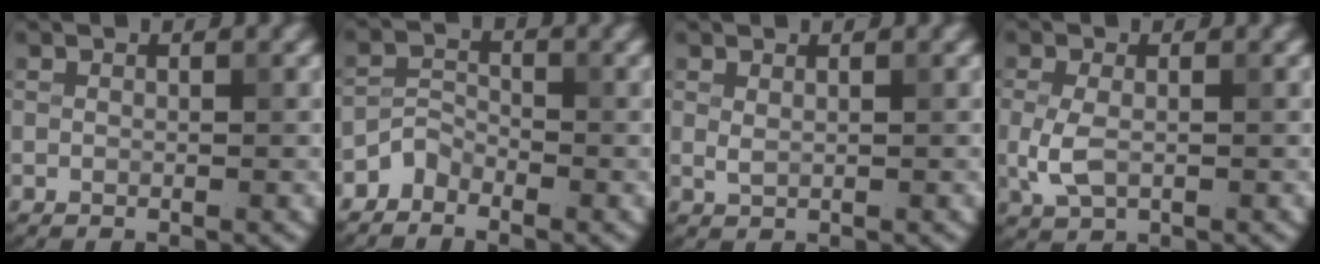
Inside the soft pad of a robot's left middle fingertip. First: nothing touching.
{"total": 1.9, "force": [-1.6, 0.9, 0.3], "torque": [-0.001, 0.012, -0.036]}
{"total": 0.7, "force": [0.4, 0.3, 0.5], "torque": [-0.012, -0.001, 0.010]}
{"total": 2.8, "force": [-0.3, 1.7, 2.2], "torque": [-0.053, -0.004, -0.005]}